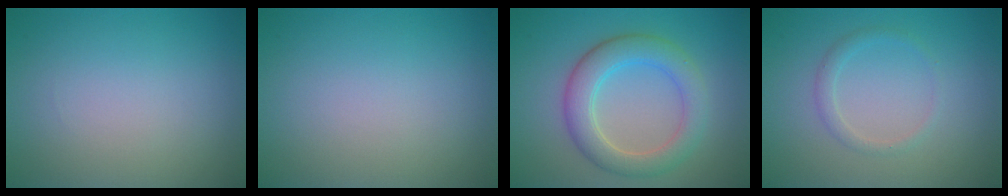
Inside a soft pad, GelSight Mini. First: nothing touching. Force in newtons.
{"total": 0.0}
{"total": 4.9, "press": 4.8, "slide": 0.4}
{"total": 1.3, "press": 1.3, "slide": 0.0}